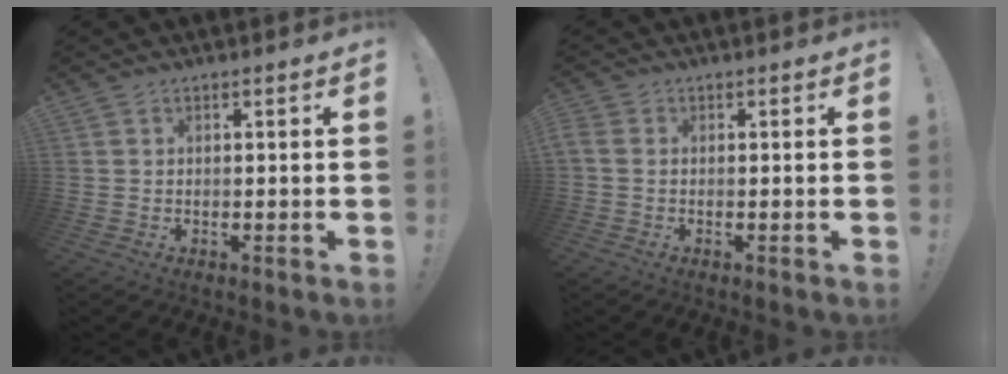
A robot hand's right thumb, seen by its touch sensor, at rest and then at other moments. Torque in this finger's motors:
{"motor_torque": [-0.20, 0.13, -0.03, 0.05, -0.02]}